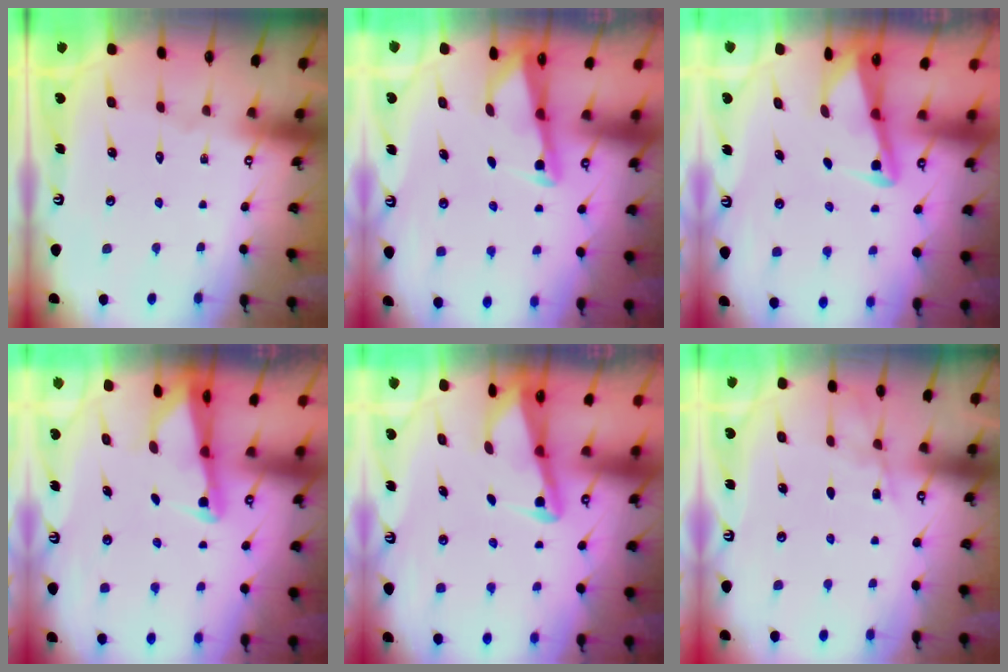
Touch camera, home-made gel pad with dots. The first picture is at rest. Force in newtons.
{"total": 2.5, "press": 2.5, "slide": 0.2}
{"total": 2.9, "press": 2.9, "slide": 0.4}
{"total": 2.6, "press": 2.6, "slide": 0.3}
{"total": 3.0, "press": 3.0, "slide": 0.3}
{"total": 4.5, "press": 4.5, "slide": 0.4}